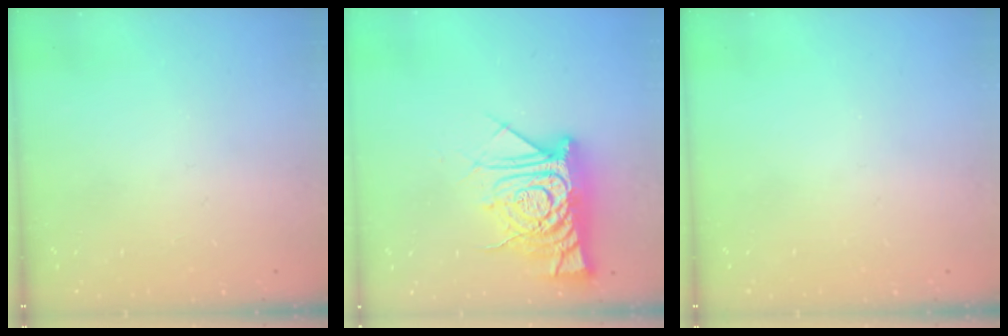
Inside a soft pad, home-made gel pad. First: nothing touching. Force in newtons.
{"total": 15.3, "press": 15.2, "slide": 1.3}
{"total": 0.0}